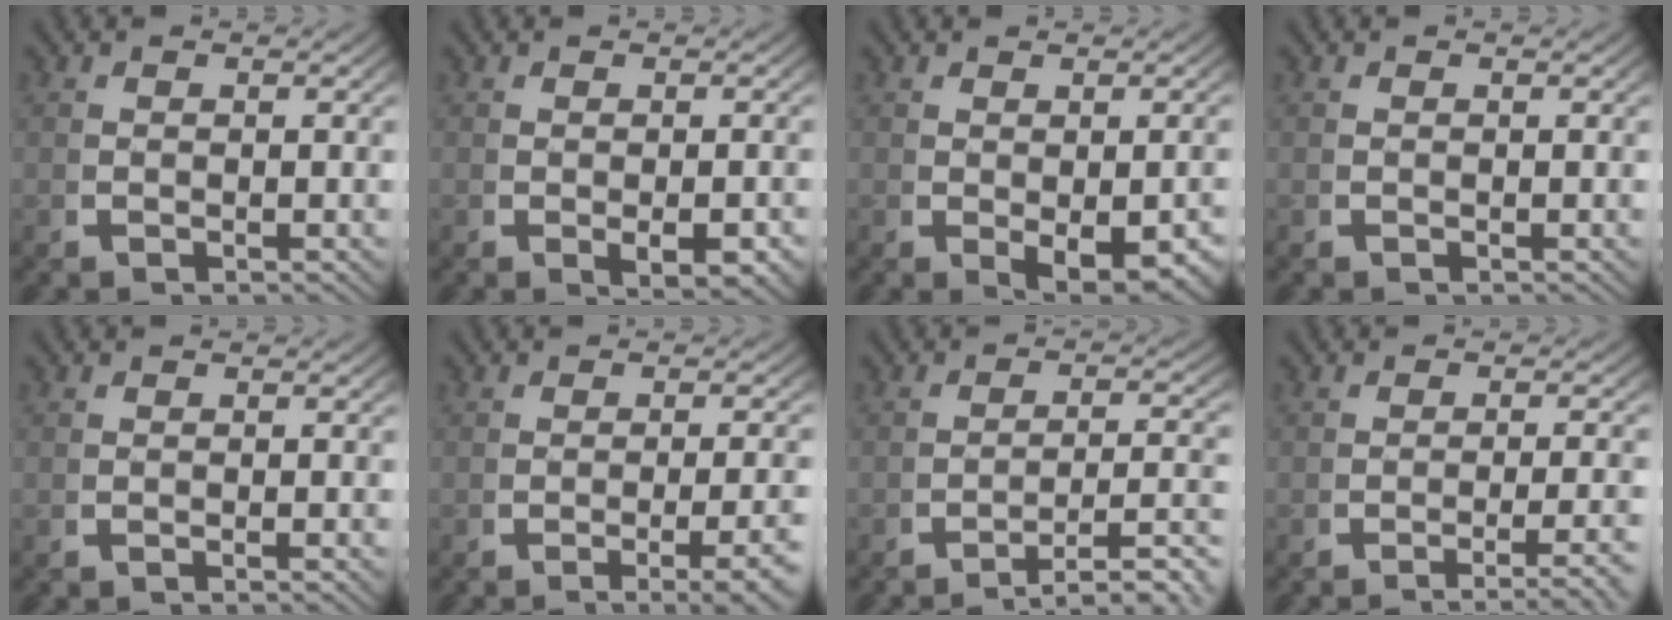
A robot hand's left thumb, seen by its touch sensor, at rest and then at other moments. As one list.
[{"total": 2.7, "force": [-0.5, 1.3, 2.3], "torque": [-0.046, -0.010, -0.003]}, {"total": 3.8, "force": [-0.7, 1.9, 3.2], "torque": [-0.063, -0.022, 0.006]}, {"total": 0.0}, {"total": 0.6, "force": [-0.4, -0.1, 0.3], "torque": [-0.001, 0.008, -0.012]}, {"total": 4.7, "force": [-2.5, 0.8, 3.9], "torque": [-0.058, -0.001, -0.039]}, {"total": 6.1, "force": [-4.5, 1.8, 3.7], "torque": [-0.042, -0.007, -0.068]}, {"total": 5.2, "force": [-3.9, 1.1, 3.2], "torque": [-0.047, -0.001, -0.062]}]